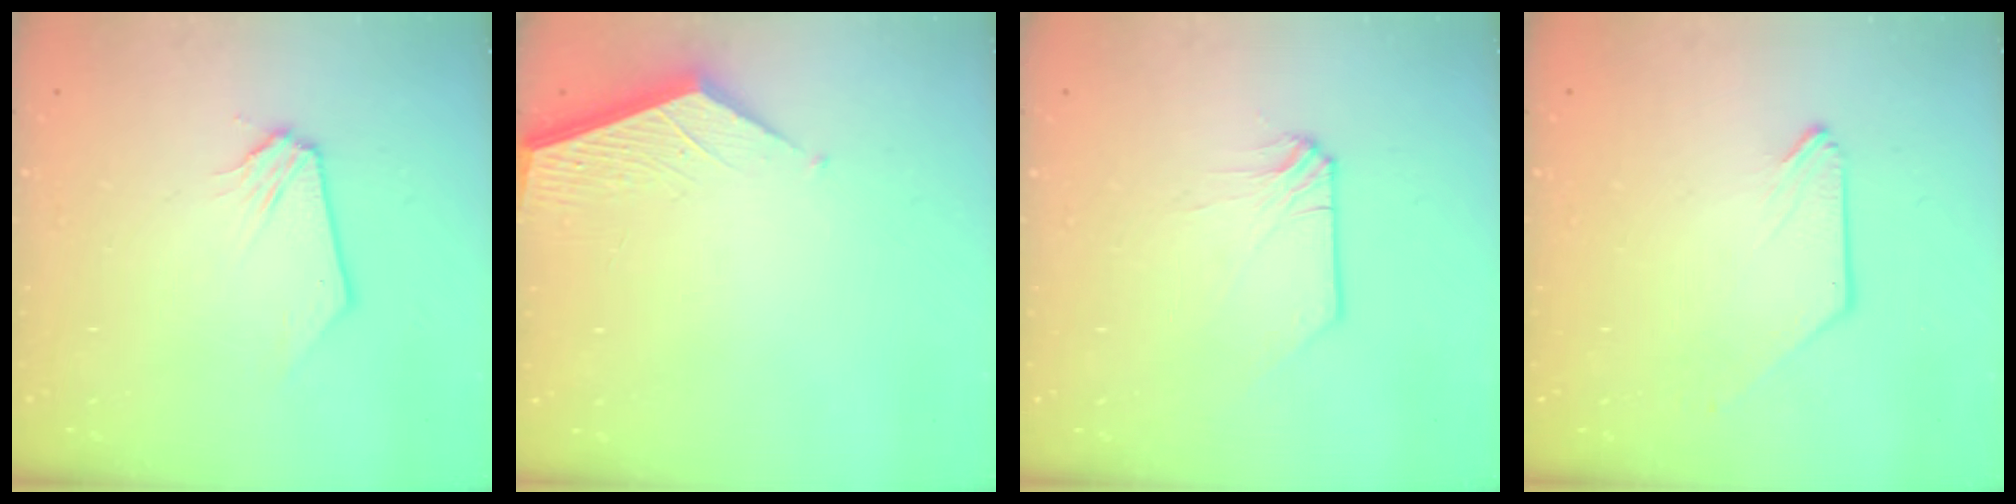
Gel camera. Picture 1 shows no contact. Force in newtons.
{"total": 3.7, "press": 3.7, "slide": 0.3}
{"total": 0.0}
{"total": 0.0}